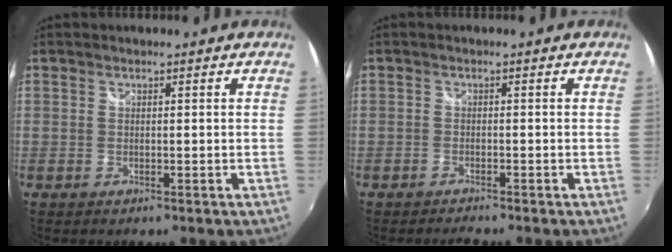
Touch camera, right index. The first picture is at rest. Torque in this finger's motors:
{"motor_torque": [0.29, -0.21, -0.01, -0.02]}